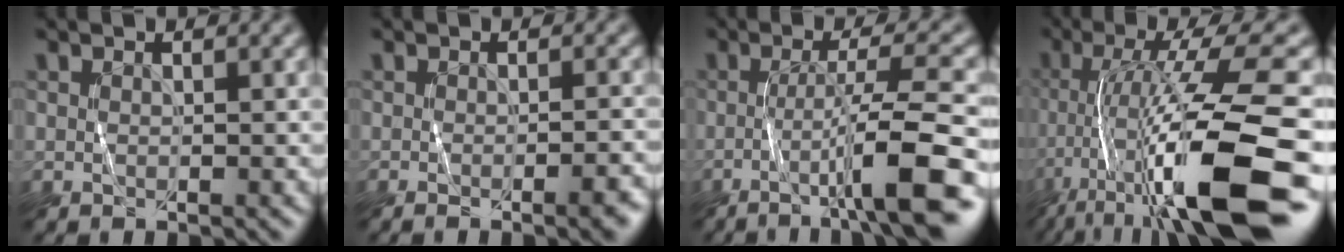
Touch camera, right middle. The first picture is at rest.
{"total": 3.8, "force": [-1.5, 1.1, 3.3], "torque": [-0.033, -0.004, -0.015]}
{"total": 8.2, "force": [-2.8, 1.0, 7.6], "torque": [-0.111, 0.009, -0.051]}
{"total": 14.8, "force": [-6.9, 2.8, 12.7], "torque": [-0.217, 0.005, -0.110]}